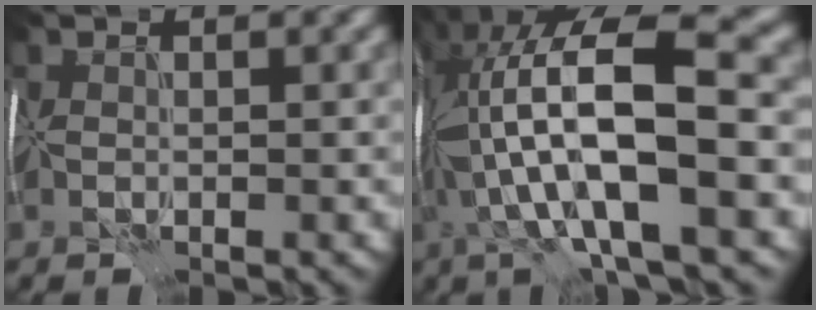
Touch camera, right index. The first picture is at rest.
{"total": 16.3, "force": [-0.5, 5.2, 15.4], "torque": [-0.301, 0.017, 0.002]}